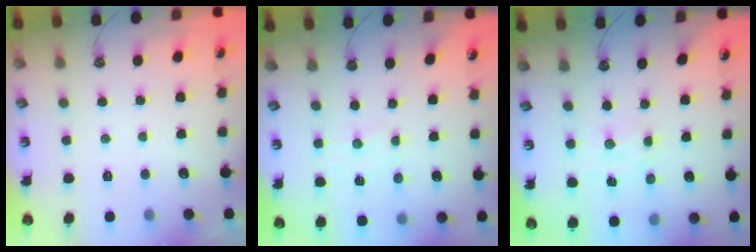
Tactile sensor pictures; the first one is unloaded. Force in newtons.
{"total": 1.8, "press": 1.7, "slide": 0.3}
{"total": 1.9, "press": 1.9, "slide": 0.3}